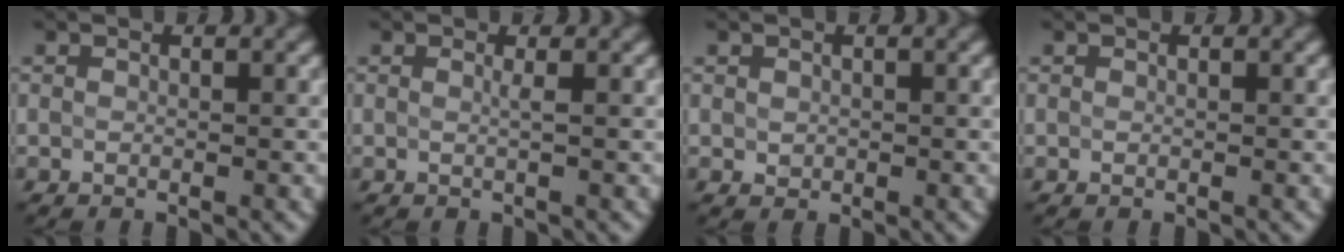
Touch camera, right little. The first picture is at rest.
{"total": 0.0}
{"total": 0.8, "force": [0.0, 0.8, 0.0], "torque": [-0.002, 0.006, 0.005]}
{"total": 0.0}